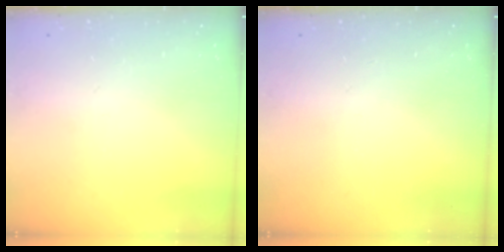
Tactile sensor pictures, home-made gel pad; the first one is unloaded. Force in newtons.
{"total": 0.0}